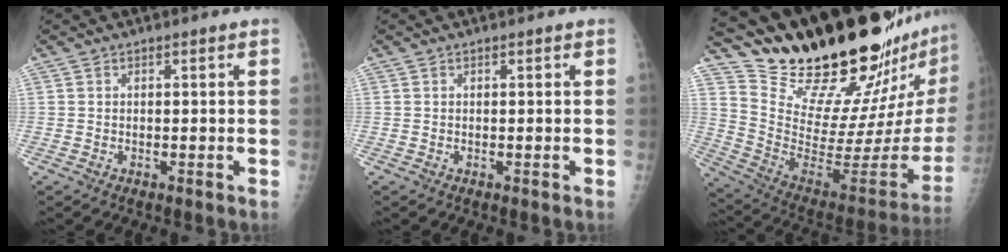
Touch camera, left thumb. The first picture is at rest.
{"total": 0.0}
{"total": 33.3, "force": [27.9, 6.0, 17.3], "torque": [-0.246, -0.193, 0.419]}